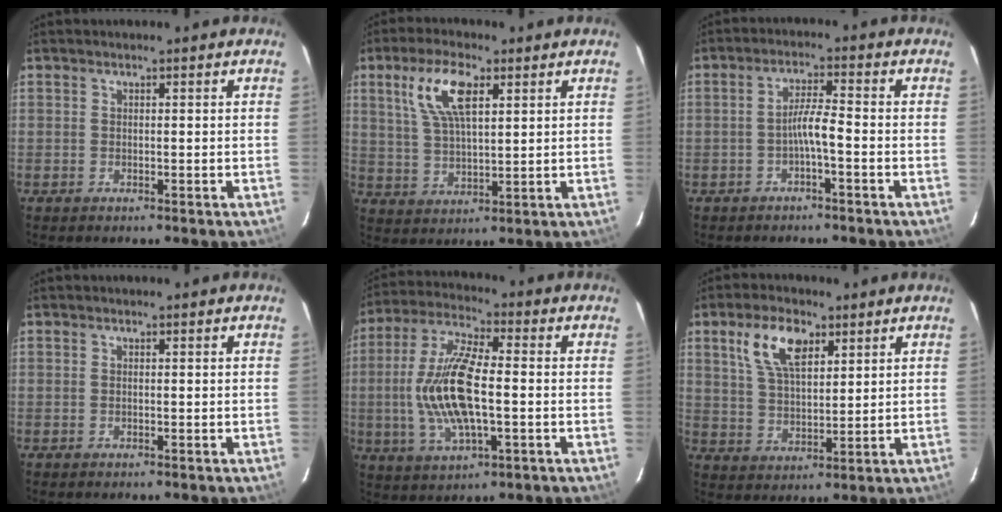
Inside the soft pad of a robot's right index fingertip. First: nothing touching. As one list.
[{"total": 9.9, "force": [4.3, 3.8, 8.1], "torque": [-0.160, 0.013, 0.086]}, {"total": 3.6, "force": [-1.7, 0.0, 3.2], "torque": [-0.066, 0.009, -0.031]}, {"total": 0.0}, {"total": 15.2, "force": [-1.3, 5.3, 14.1], "torque": [-0.292, 0.003, -0.025]}, {"total": 9.6, "force": [4.8, 4.6, 7.0], "torque": [-0.136, 0.017, 0.093]}]